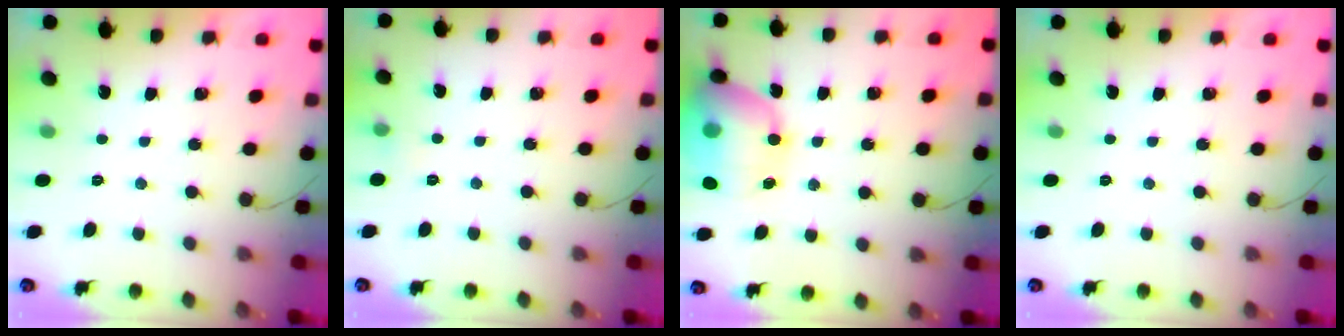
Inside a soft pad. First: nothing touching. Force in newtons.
{"total": 2.5, "press": 2.3, "slide": 1.1}
{"total": 19.5, "press": 19.4, "slide": 2.4}
{"total": 0.0}